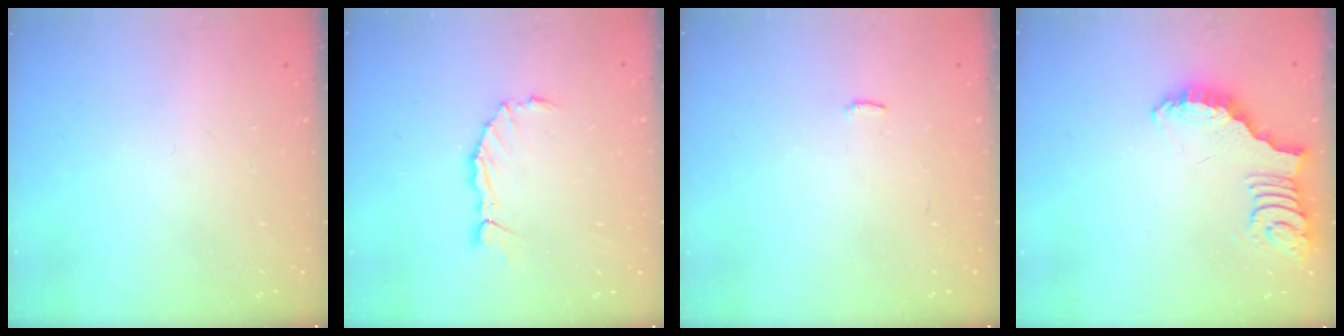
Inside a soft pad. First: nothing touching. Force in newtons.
{"total": 2.8, "press": 2.8, "slide": 0.2}
{"total": 5.5, "press": 5.5, "slide": 0.5}
{"total": 2.4, "press": 2.4, "slide": 0.5}